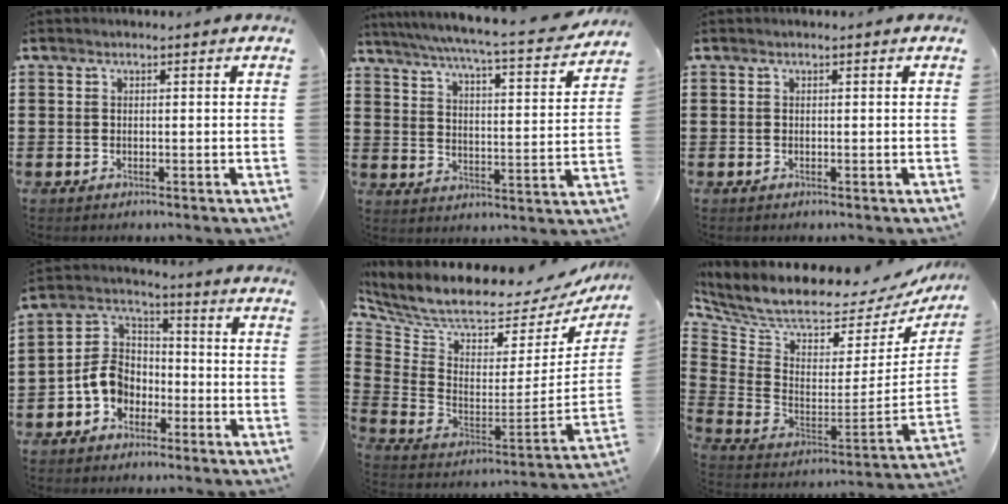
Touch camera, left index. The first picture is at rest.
{"total": 5.6, "force": [5.0, -0.6, 2.6], "torque": [-0.074, -0.040, 0.077]}
{"total": 0.0}
{"total": 7.0, "force": [-2.9, 5.5, 3.3], "torque": [-0.103, 0.006, -0.066]}
{"total": 5.4, "force": [5.0, 1.1, 1.7], "torque": [-0.066, -0.059, 0.081]}
{"total": 5.1, "force": [4.7, 1.1, 1.5], "torque": [-0.062, -0.061, 0.075]}